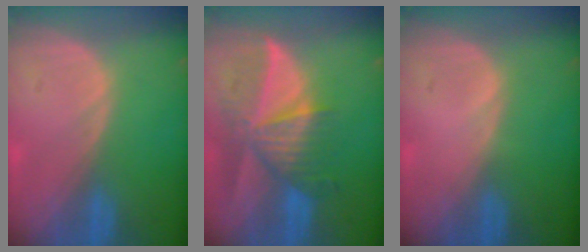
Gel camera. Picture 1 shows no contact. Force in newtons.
{"total": 9.5, "press": 8.5, "slide": 4.3}
{"total": 0.0}